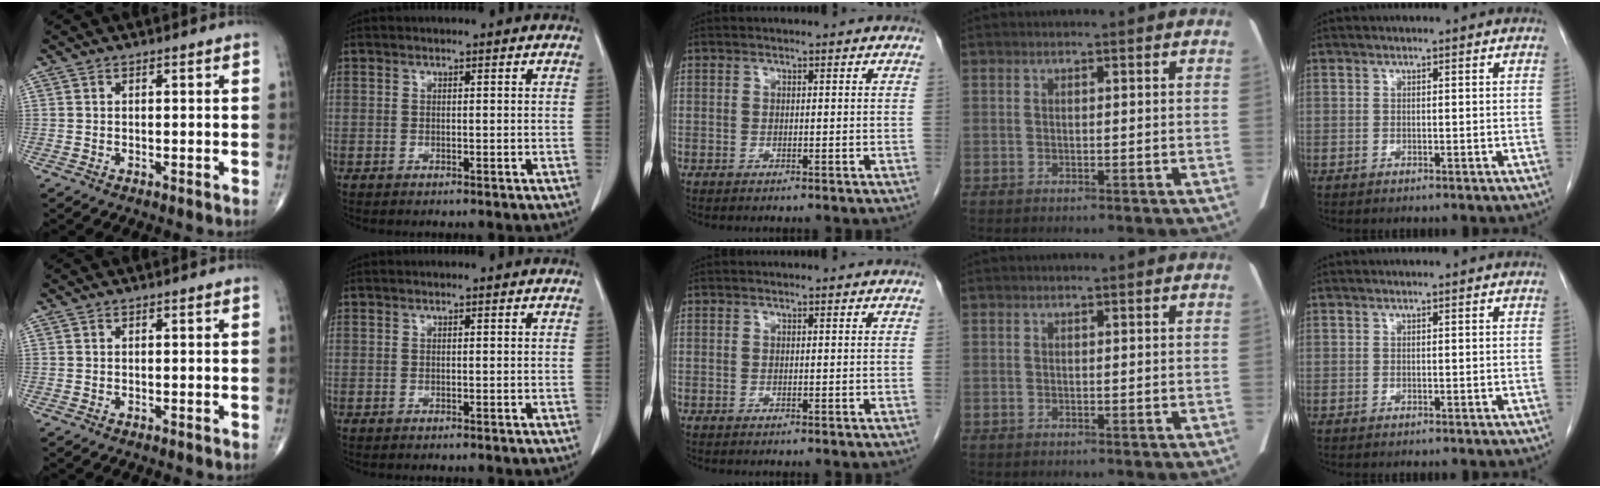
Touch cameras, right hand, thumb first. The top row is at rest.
{}